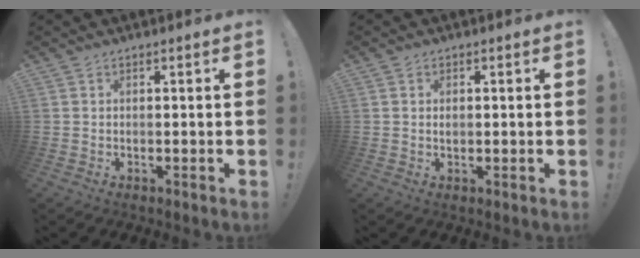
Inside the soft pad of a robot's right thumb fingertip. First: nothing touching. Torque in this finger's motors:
{"motor_torque": [-0.10, -0.04, -0.06, 0.24, 0.06]}